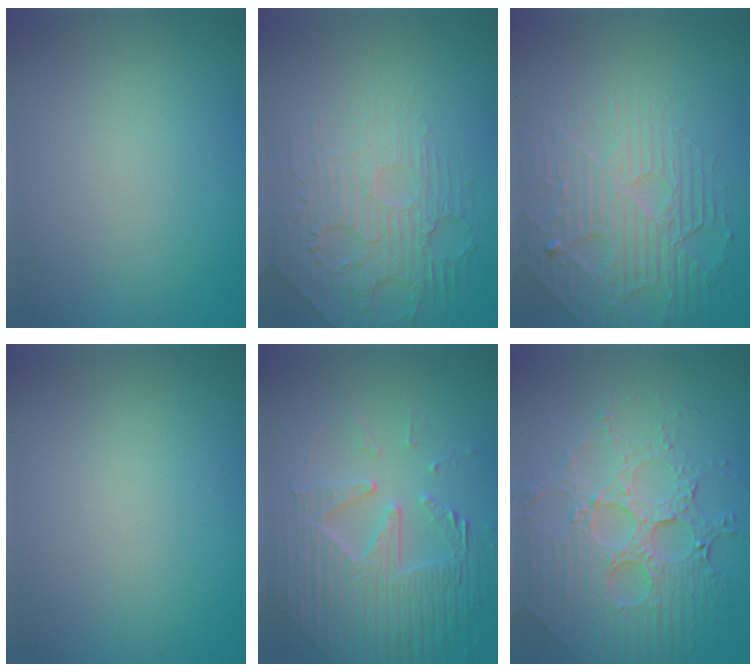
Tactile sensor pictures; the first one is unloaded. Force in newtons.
{"total": 2.9, "press": 2.4, "slide": 1.6}
{"total": 4.5, "press": 4.2, "slide": 1.7}
{"total": 0.0}
{"total": 6.5, "press": 5.1, "slide": 4.1}
{"total": 7.7, "press": 5.7, "slide": 5.2}